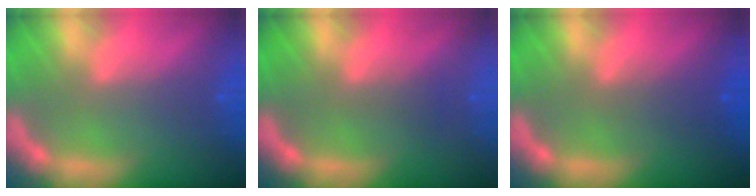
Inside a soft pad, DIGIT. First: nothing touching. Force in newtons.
{"total": 1.0}
{"total": 2.0}